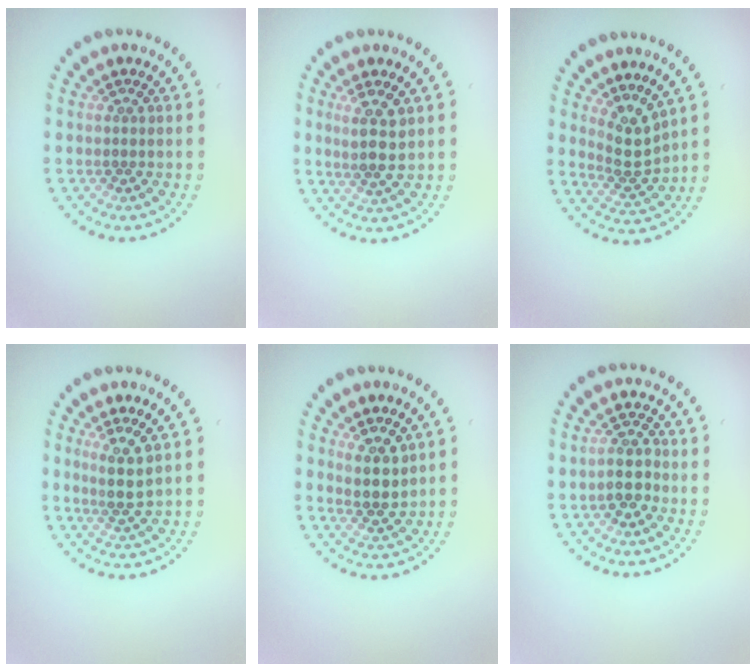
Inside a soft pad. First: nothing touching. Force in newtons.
{"total": 2.9, "press": 2.6, "slide": 1.2}
{"total": 3.1, "press": 2.3, "slide": 2.0}
{"total": 2.7, "press": 2.1, "slide": 1.6}
{"total": 3.0, "press": 2.7, "slide": 1.3}
{"total": 2.4, "press": 2.1, "slide": 1.0}